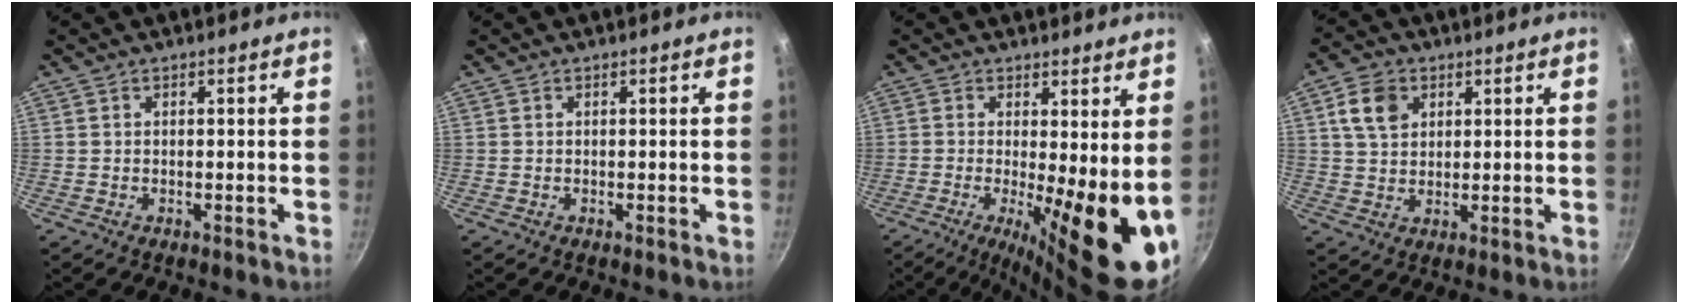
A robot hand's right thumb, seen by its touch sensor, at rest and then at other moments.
{"total": 0.0}
{"total": 14.9, "force": [-1.1, 4.2, 14.3], "torque": [-0.181, -0.027, -0.011]}
{"total": 7.3, "force": [2.7, 5.4, 4.0], "torque": [-0.057, 0.002, 0.049]}